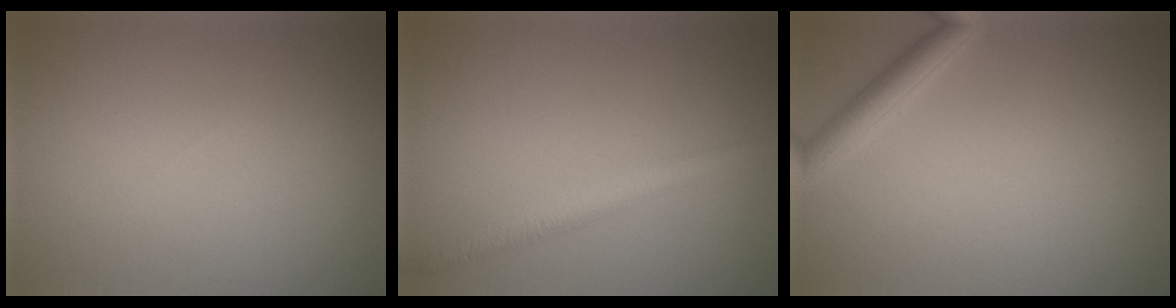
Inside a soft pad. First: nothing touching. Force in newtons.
{"total": 2.5, "press": 2.5, "slide": 0.1}
{"total": 2.4, "press": 2.4, "slide": 0.1}